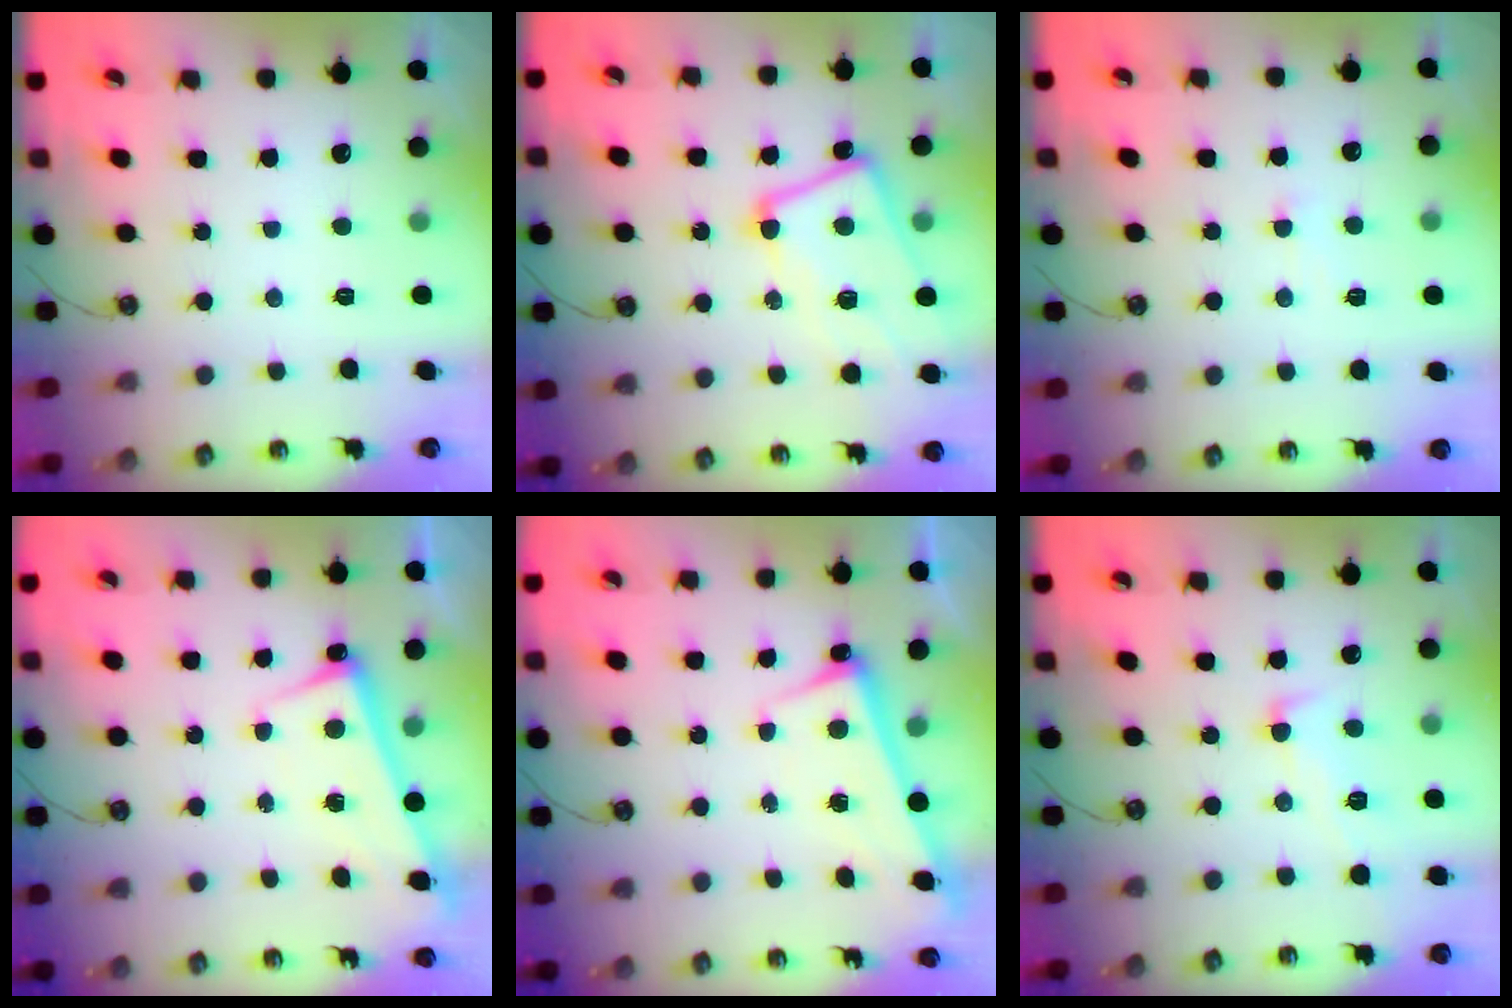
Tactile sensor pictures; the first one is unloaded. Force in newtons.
{"total": 6.2, "press": 6.1, "slide": 1.2}
{"total": 1.2, "press": 0.9, "slide": 0.7}
{"total": 2.6, "press": 2.6, "slide": 0.6}
{"total": 2.6, "press": 2.5, "slide": 0.7}
{"total": 2.1, "press": 1.8, "slide": 1.1}